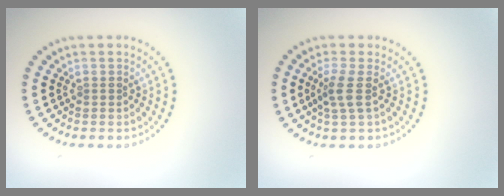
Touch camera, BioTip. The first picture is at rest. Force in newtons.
{"total": 2.1, "press": 1.6, "slide": 1.4}